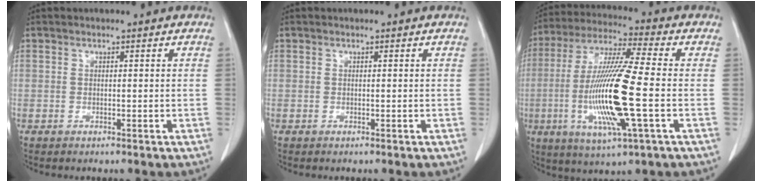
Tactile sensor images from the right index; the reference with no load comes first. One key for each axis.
{"total": 0.0}
{"total": 17.2, "fx": -3.2, "fy": 0.9, "fz": 16.9, "tx": -0.347, "ty": -0.015, "tz": -0.063}